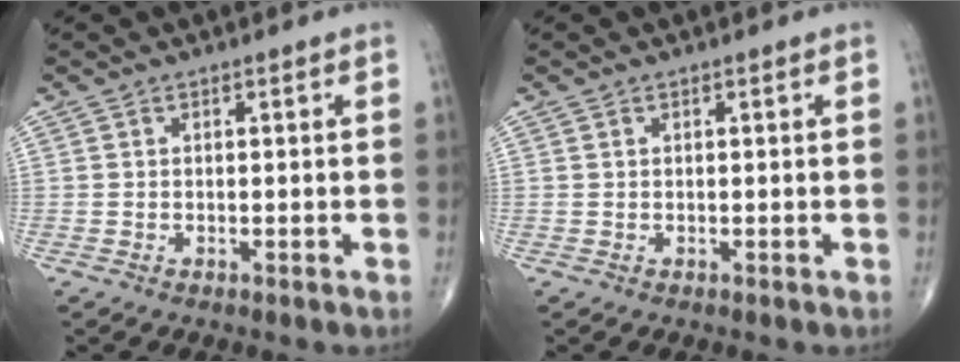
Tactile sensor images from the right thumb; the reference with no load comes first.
{"total": 0.0}